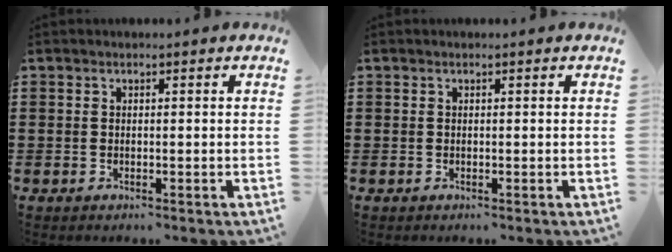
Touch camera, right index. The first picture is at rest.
{"total": 0.0}